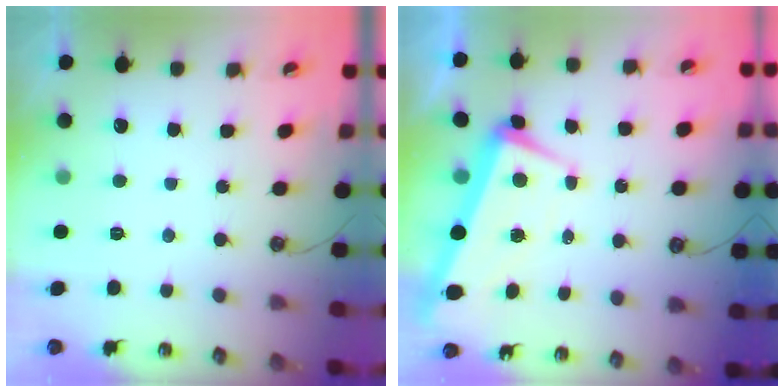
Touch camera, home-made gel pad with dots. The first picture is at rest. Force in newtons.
{"total": 0.9, "press": 0.4, "slide": 0.8}